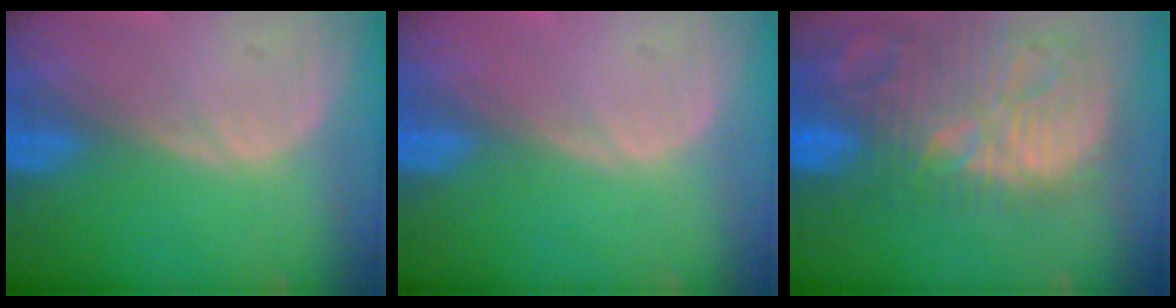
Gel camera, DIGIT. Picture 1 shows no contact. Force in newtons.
{"total": 0.0}
{"total": 15.0, "press": 13.0, "slide": 7.4}